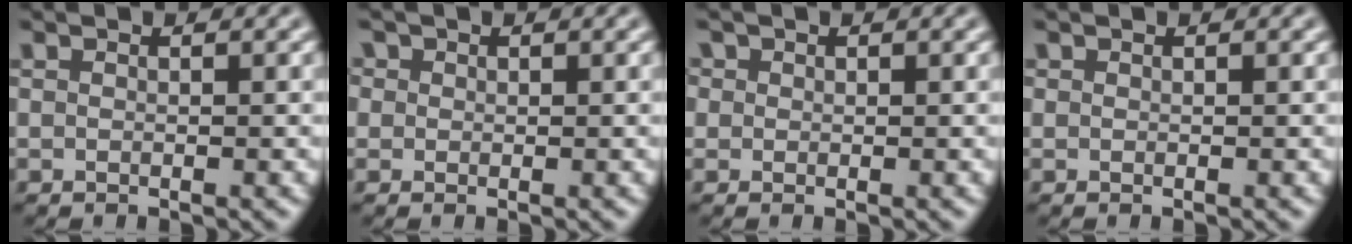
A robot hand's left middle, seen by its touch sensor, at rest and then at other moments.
{"total": 1.5, "force": [0.6, 1.3, 0.4], "torque": [-0.006, 0.003, -0.003]}
{"total": 1.4, "force": [0.5, 1.2, 0.4], "torque": [-0.004, 0.001, -0.001]}
{"total": 0.0}